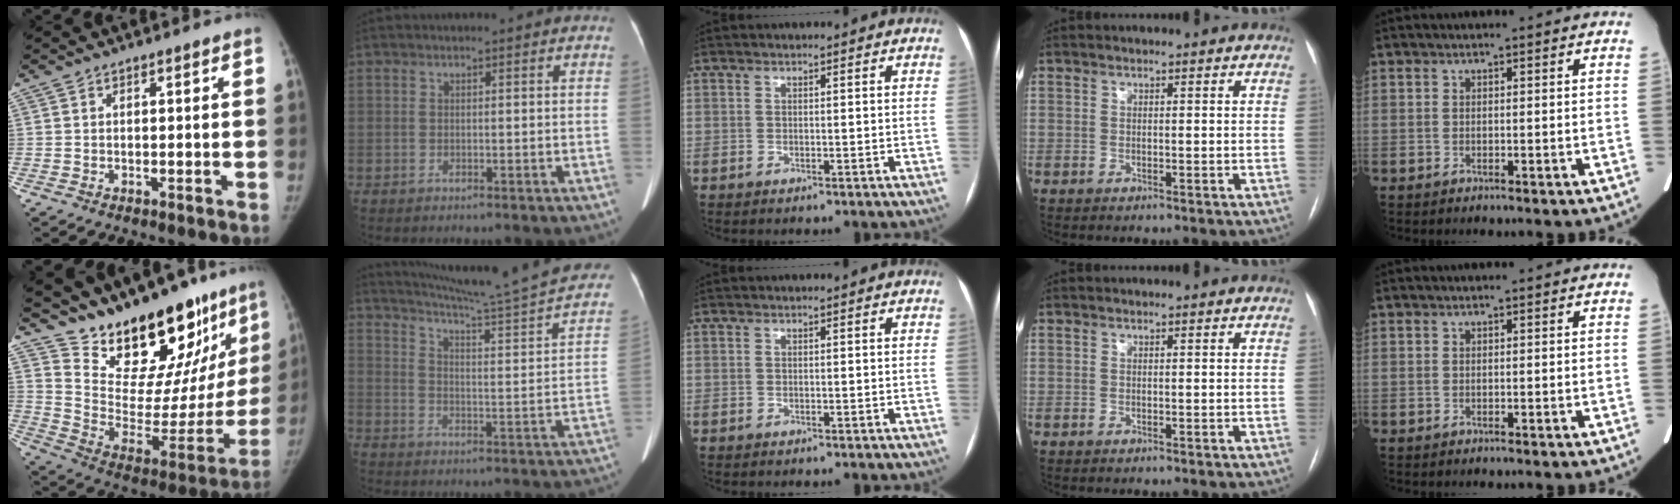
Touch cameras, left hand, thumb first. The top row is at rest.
{"thumb": {"total": 27.7, "force": [22.2, 10.2, 13.0], "torque": [-0.153, -0.132, 0.328]}, "index": {"total": 24.4, "force": [22.6, -0.4, 9.3], "torque": [-0.143, -0.085, 0.287]}}